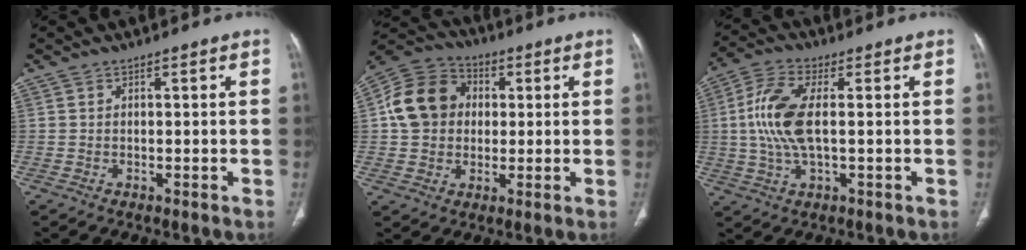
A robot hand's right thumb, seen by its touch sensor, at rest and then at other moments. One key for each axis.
{"total": 13.1, "fx": 1.5, "fy": 11.0, "fz": 6.9, "tx": -0.113, "ty": 0.020, "tz": 0.017}
{"total": 10.6, "fx": 0.6, "fy": 4.2, "fz": 9.7, "tx": -0.229, "ty": 0.009, "tz": 0.011}